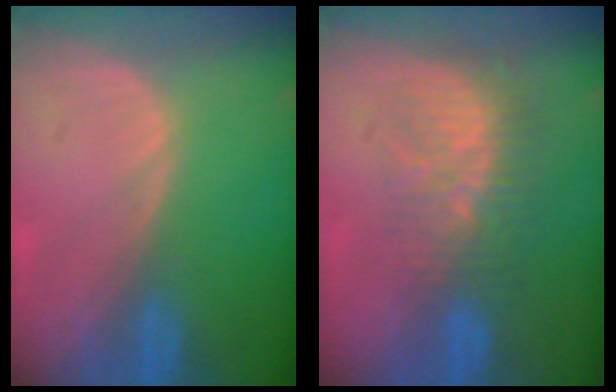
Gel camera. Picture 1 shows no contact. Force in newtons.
{"total": 8.8, "press": 7.5, "slide": 4.7}